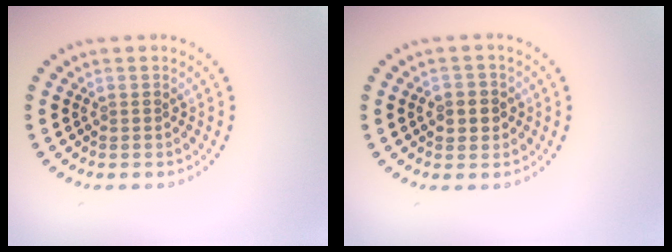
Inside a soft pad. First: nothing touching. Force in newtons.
{"total": 2.5, "press": 2.4, "slide": 0.6}